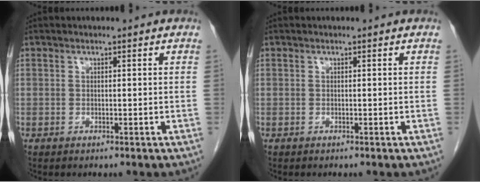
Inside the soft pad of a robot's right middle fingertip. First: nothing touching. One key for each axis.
{"total": 0.0}